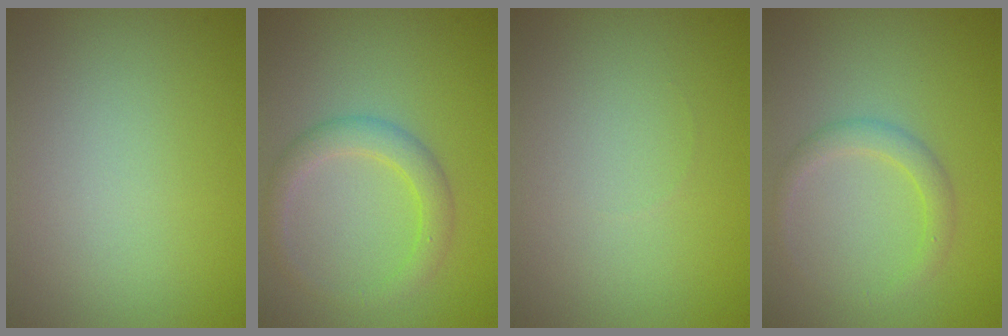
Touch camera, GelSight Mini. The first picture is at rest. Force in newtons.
{"total": 2.8, "press": 2.8, "slide": 0.1}
{"total": 0.0}
{"total": 1.9, "press": 1.9, "slide": 0.2}